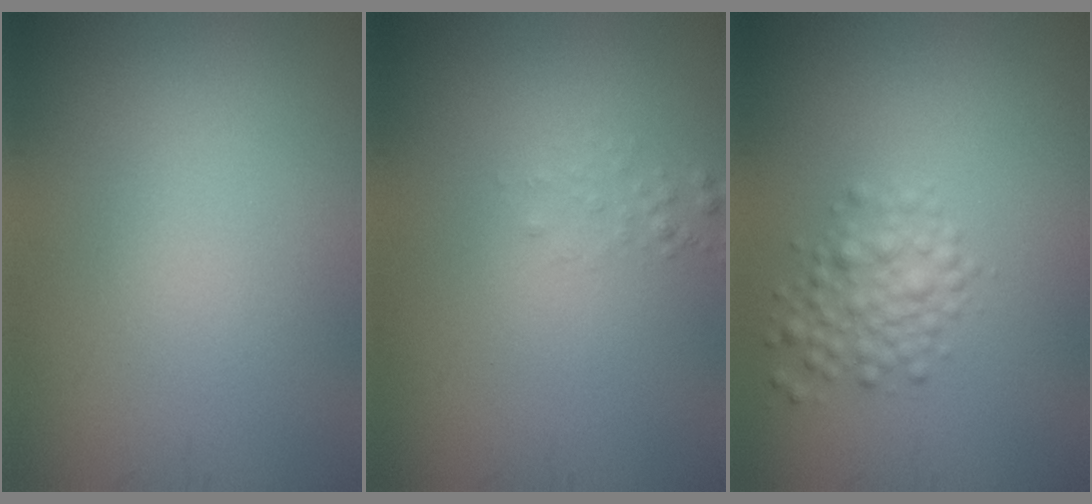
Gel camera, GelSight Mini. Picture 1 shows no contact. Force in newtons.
{"total": 0.7, "press": 0.7, "slide": 0.1}
{"total": 2.4, "press": 2.4, "slide": 0.1}